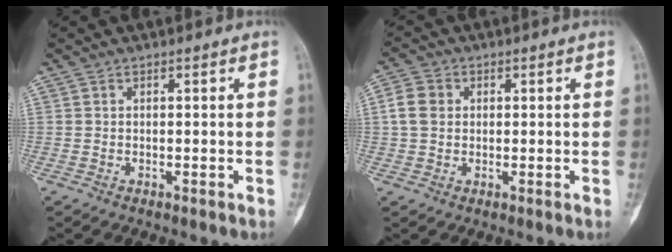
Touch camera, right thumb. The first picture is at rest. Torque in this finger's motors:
{"motor_torque": [0.76, 0.54, 0.36, -0.13, 0.03]}